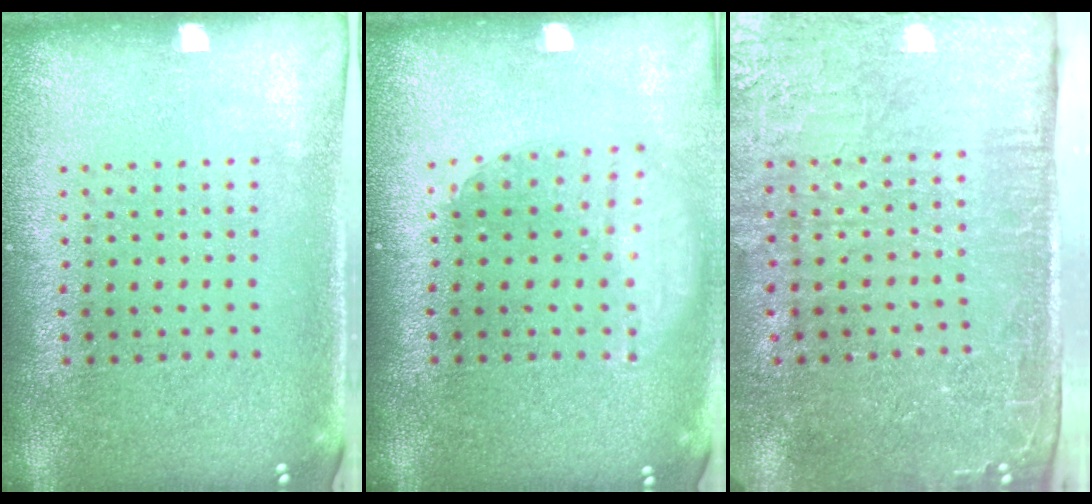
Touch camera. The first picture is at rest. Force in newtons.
{"total": 1.7, "press": 1.3, "slide": 1.1}
{"total": 4.8, "press": 4.0, "slide": 2.6}